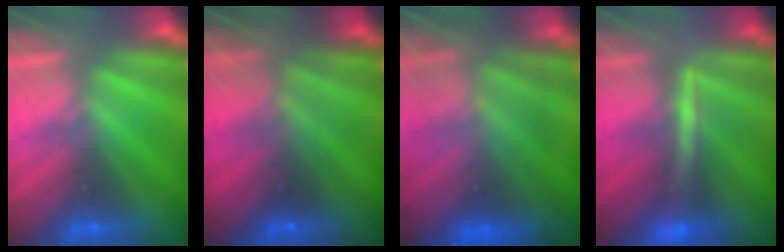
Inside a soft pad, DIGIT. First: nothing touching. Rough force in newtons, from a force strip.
{"total": 7.2}
{"total": 7.3}
{"total": 2.4}